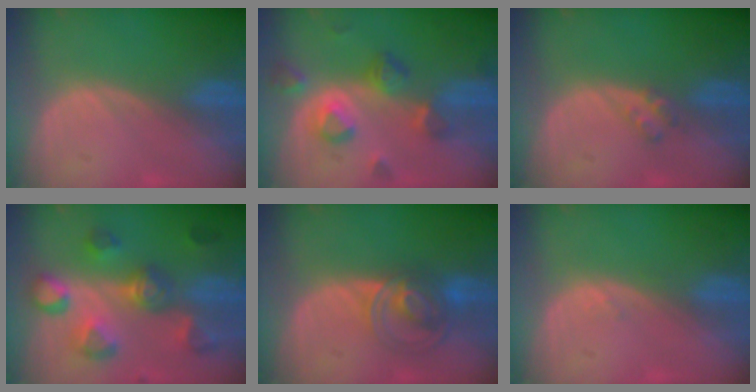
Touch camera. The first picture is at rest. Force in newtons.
{"total": 7.2, "press": 7.1, "slide": 1.0}
{"total": 2.0, "press": 2.0, "slide": 0.2}
{"total": 9.0, "press": 9.0, "slide": 0.6}
{"total": 7.5, "press": 6.2, "slide": 4.1}
{"total": 0.7, "press": 0.6, "slide": 0.3}